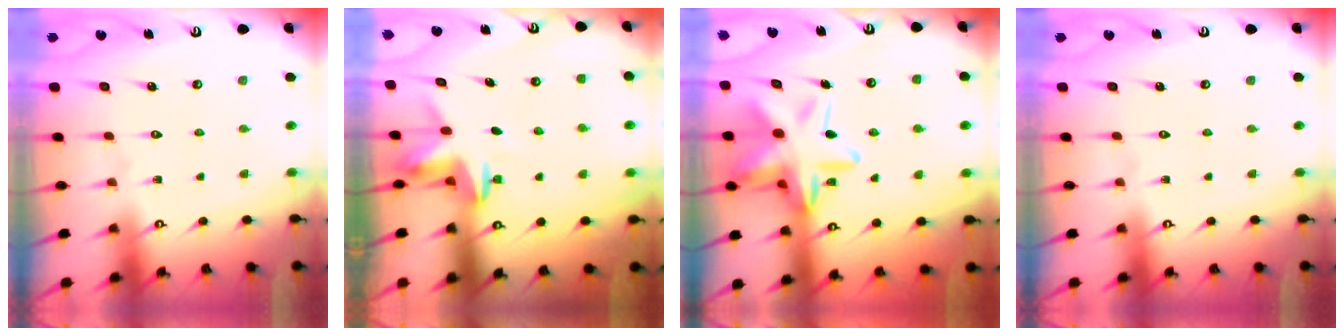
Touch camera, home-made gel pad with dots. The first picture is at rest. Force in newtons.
{"total": 3.2, "press": 3.2, "slide": 0.3}
{"total": 17.4, "press": 17.3, "slide": 1.5}
{"total": 0.0}